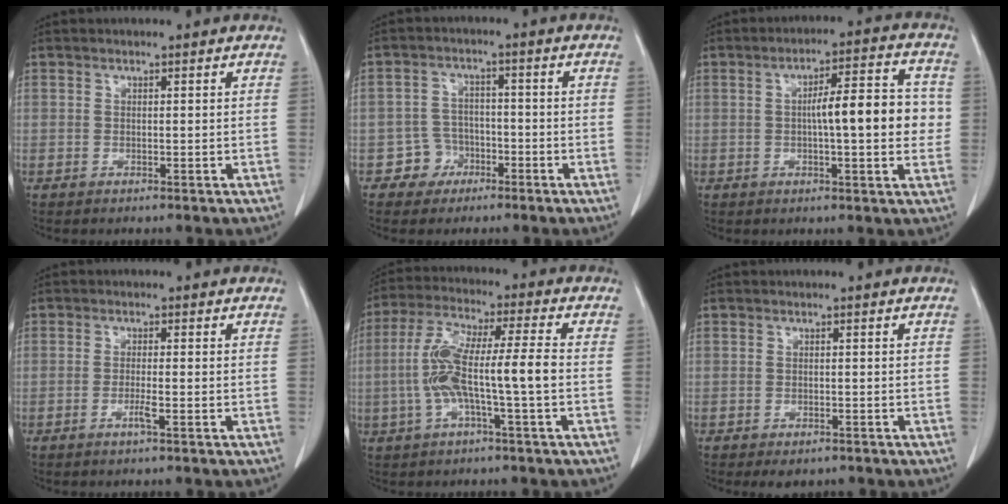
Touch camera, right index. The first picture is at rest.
{"total": 4.5, "force": [-2.3, 3.9, 0.0], "torque": [0.009, 0.017, -0.036]}
{"total": 10.6, "force": [0.1, 2.3, 10.3], "torque": [-0.151, 0.025, 0.001]}
{"total": 1.9, "force": [-0.8, -0.2, 1.7], "torque": [-0.033, -0.001, -0.016]}
{"total": 10.4, "force": [-1.6, 0.5, 10.3], "torque": [-0.209, 0.025, -0.035]}
{"total": 2.8, "force": [-2.2, 1.3, 1.2], "torque": [-0.013, -0.002, -0.024]}